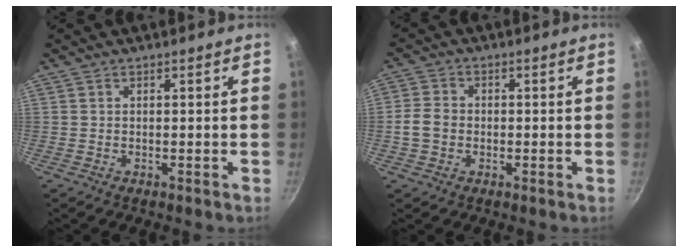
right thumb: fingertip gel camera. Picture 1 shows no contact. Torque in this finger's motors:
{"motor_torque": [-1.24, 1.59, 0.26, -0.08, 0.14]}